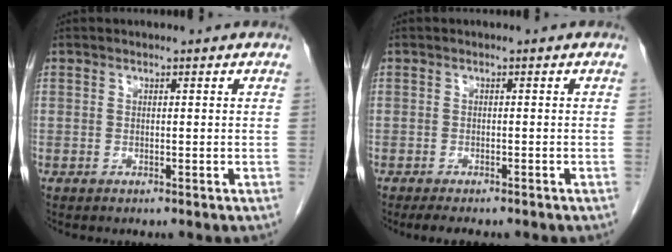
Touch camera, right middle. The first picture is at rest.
{"total": 4.8, "force": [-3.9, 1.3, 2.5], "torque": [-0.033, -0.009, -0.048]}